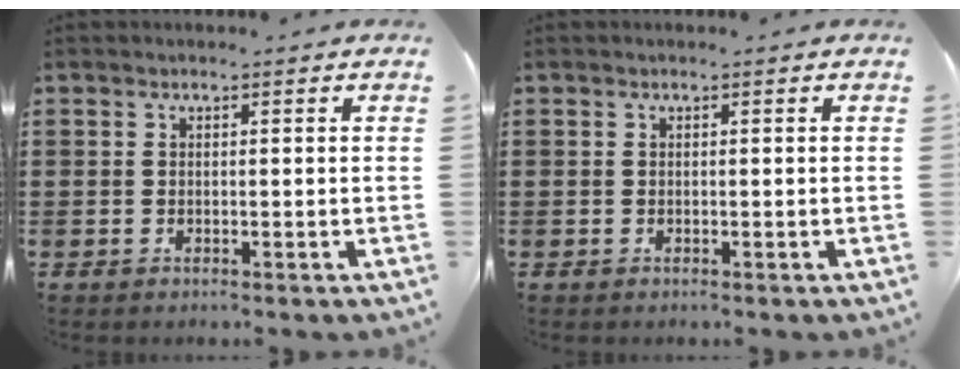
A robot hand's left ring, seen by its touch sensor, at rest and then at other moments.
{"total": 0.0}